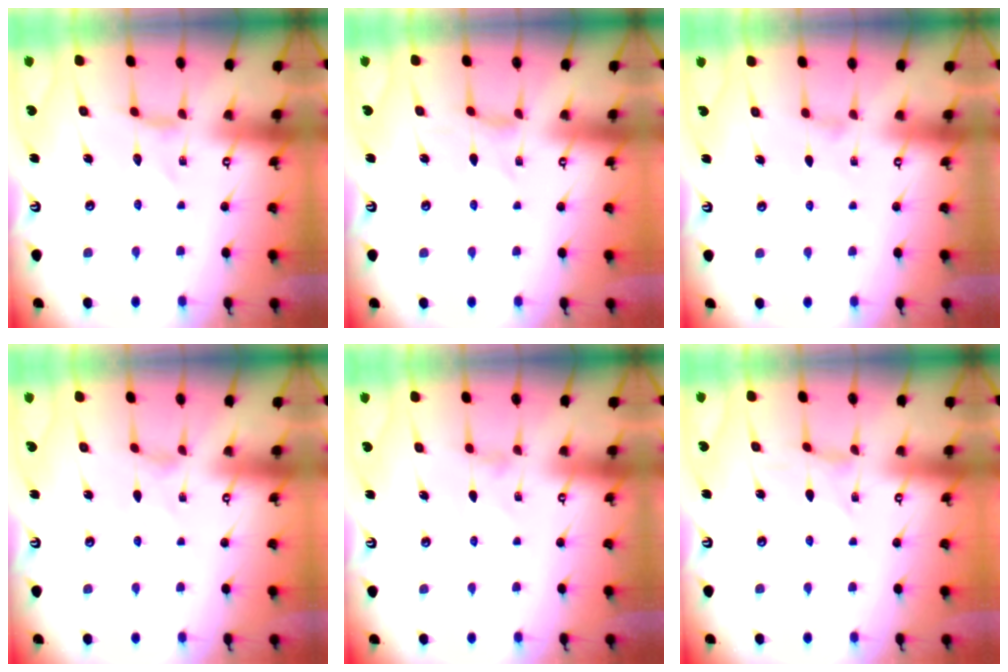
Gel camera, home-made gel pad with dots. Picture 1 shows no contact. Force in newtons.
{"total": 0.0}
{"total": 0.8, "press": 0.7, "slide": 0.3}
{"total": 0.0}
{"total": 0.9, "press": 0.8, "slide": 0.2}
{"total": 0.0}